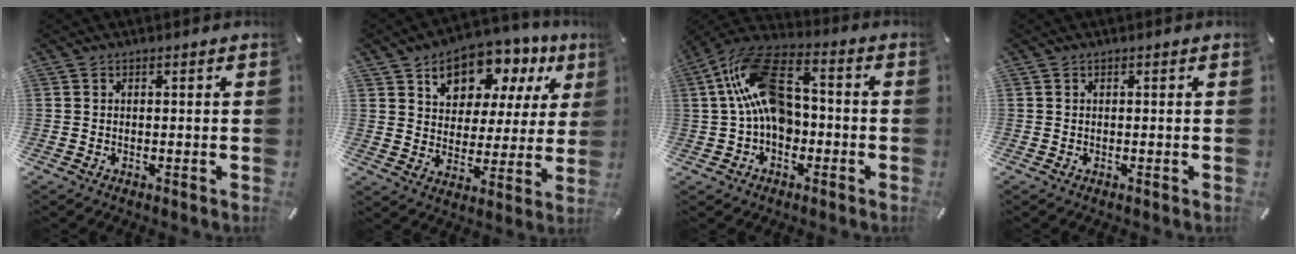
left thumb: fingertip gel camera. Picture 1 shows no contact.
{"total": 11.6, "force": [7.6, 7.9, 3.9], "torque": [-0.061, -0.055, 0.137]}
{"total": 15.6, "force": [0.9, 10.3, 11.8], "torque": [-0.257, 0.010, 0.016]}
{"total": 0.0}